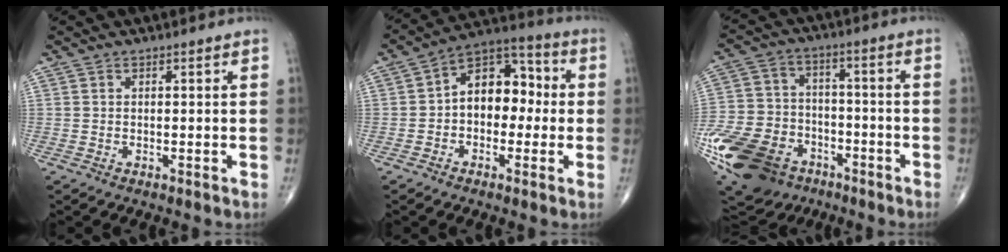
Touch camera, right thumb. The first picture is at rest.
{"total": 11.9, "force": [-0.1, 8.0, 8.8], "torque": [-0.096, 0.042, -0.017]}
{"total": 23.6, "force": [-12.1, 16.3, 12.1], "torque": [-0.283, 0.038, -0.205]}